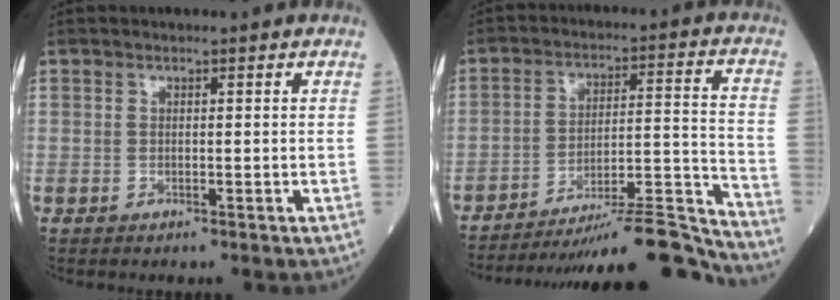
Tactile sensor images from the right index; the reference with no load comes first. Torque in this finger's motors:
{"motor_torque": [1.07, -1.07, 0.52, 0.16]}